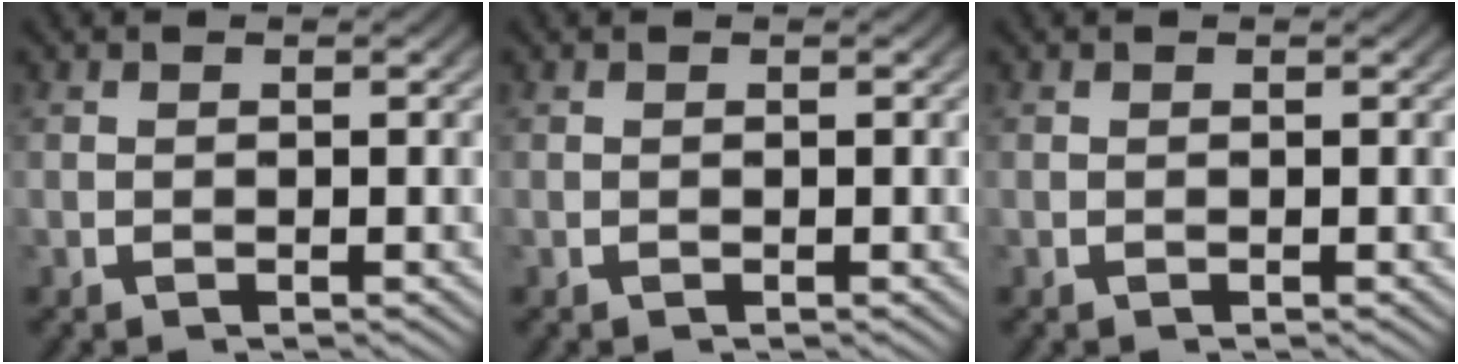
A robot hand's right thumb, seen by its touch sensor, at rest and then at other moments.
{"total": 0.0}
{"total": 0.0}